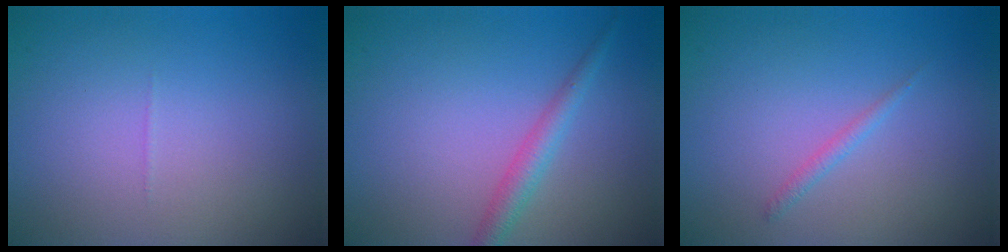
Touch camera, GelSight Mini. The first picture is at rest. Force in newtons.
{"total": 2.1, "press": 2.1, "slide": 0.1}
{"total": 0.9, "press": 0.9, "slide": 0.0}